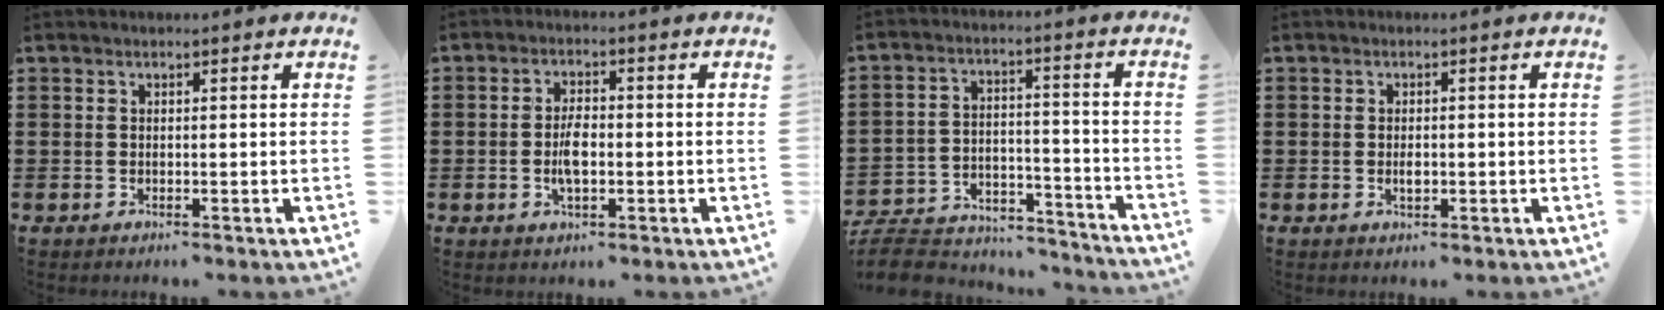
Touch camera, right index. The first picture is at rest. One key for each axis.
{"total": 4.1, "fx": -0.6, "fy": 1.8, "fz": 3.6, "tx": -0.081, "ty": 0.000, "tz": -0.016}
{"total": 8.3, "fx": -7.8, "fy": 1.8, "fz": 2.1, "tx": -0.047, "ty": 0.015, "tz": -0.155}
{"total": 1.3, "fx": -0.2, "fy": 0.6, "fz": 1.1, "tx": -0.020, "ty": 0.000, "tz": -0.003}